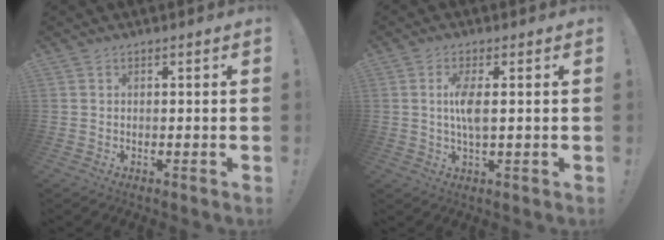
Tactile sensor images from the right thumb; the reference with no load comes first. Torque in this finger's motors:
{"motor_torque": [2.48, 2.53, 0.69, -0.03, 0.01]}